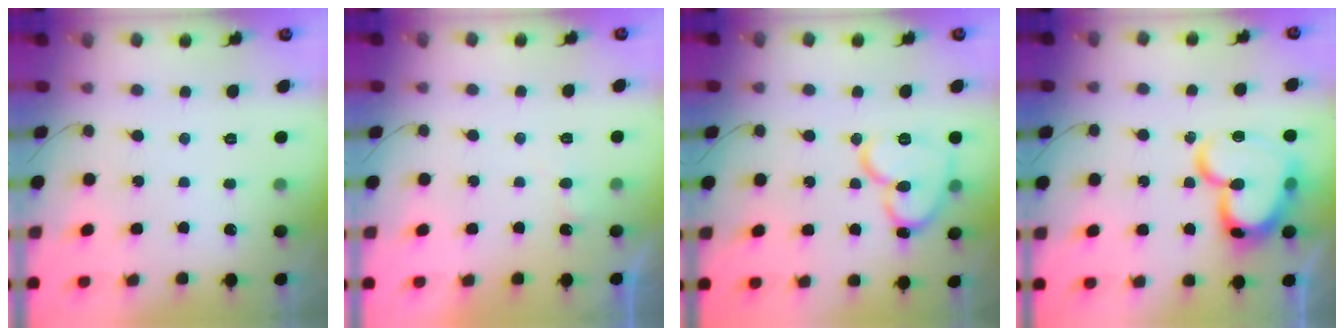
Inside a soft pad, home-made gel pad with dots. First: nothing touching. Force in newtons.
{"total": 4.2, "press": 4.2, "slide": 0.3}
{"total": 14.6, "press": 14.4, "slide": 1.9}
{"total": 21.5, "press": 21.4, "slide": 2.1}